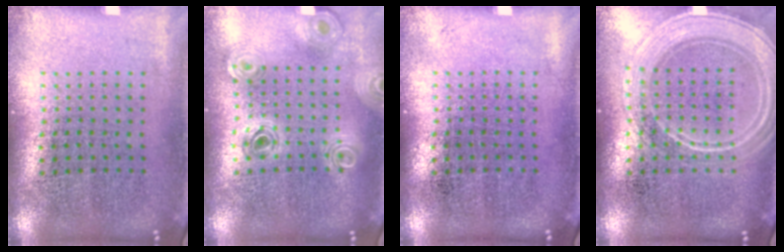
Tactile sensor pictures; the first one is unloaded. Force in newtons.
{"total": 0.8, "press": 0.8, "slide": 0.1}
{"total": 0.0}
{"total": 2.2, "press": 2.1, "slide": 0.4}